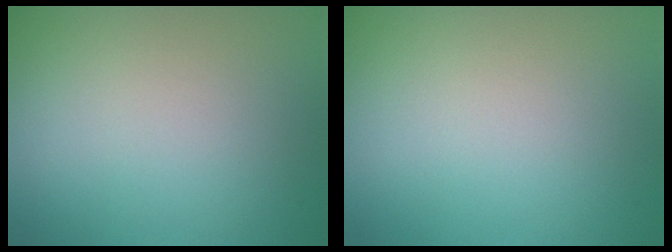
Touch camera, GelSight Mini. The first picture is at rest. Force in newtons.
{"total": 0.0}